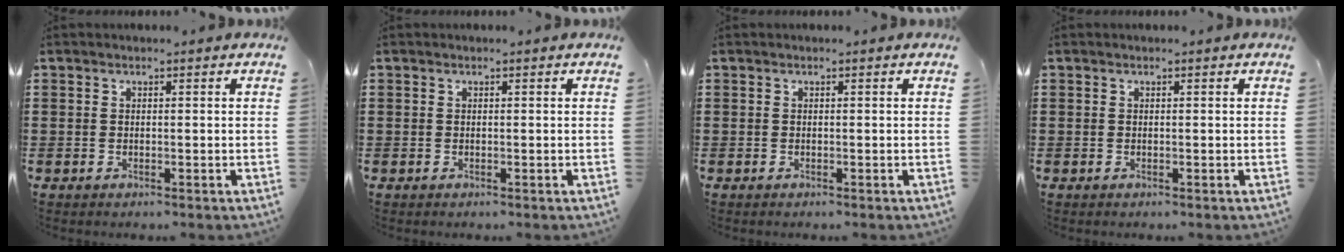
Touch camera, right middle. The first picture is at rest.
{"total": 0.0}
{"total": 0.0}
{"total": 0.0}